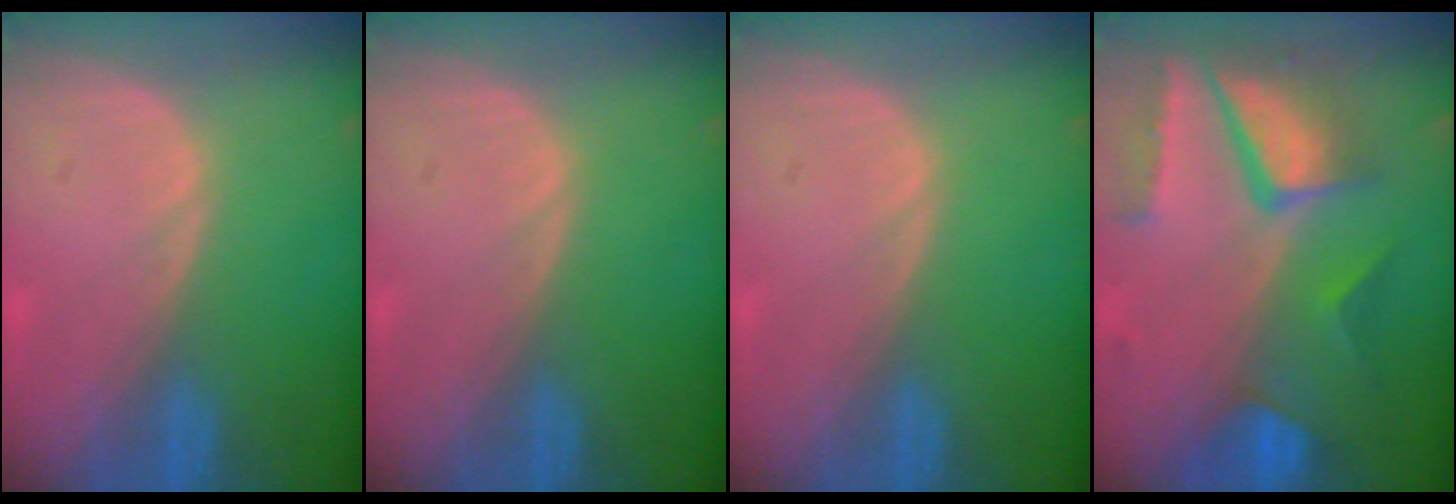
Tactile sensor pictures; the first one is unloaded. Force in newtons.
{"total": 0.0}
{"total": 0.0}
{"total": 10.3, "press": 8.8, "slide": 5.5}